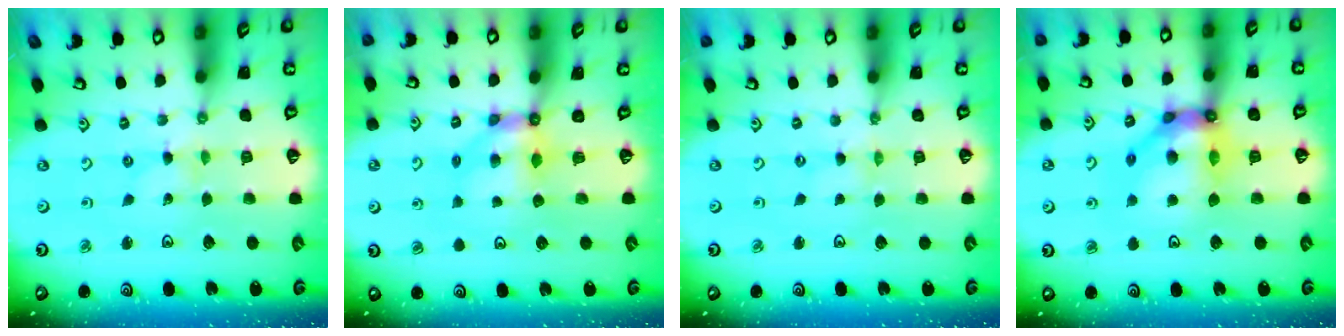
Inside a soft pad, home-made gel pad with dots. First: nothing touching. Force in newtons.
{"total": 5.9, "press": 5.9, "slide": 0.4}
{"total": 0.0}
{"total": 15.2, "press": 15.1, "slide": 1.5}